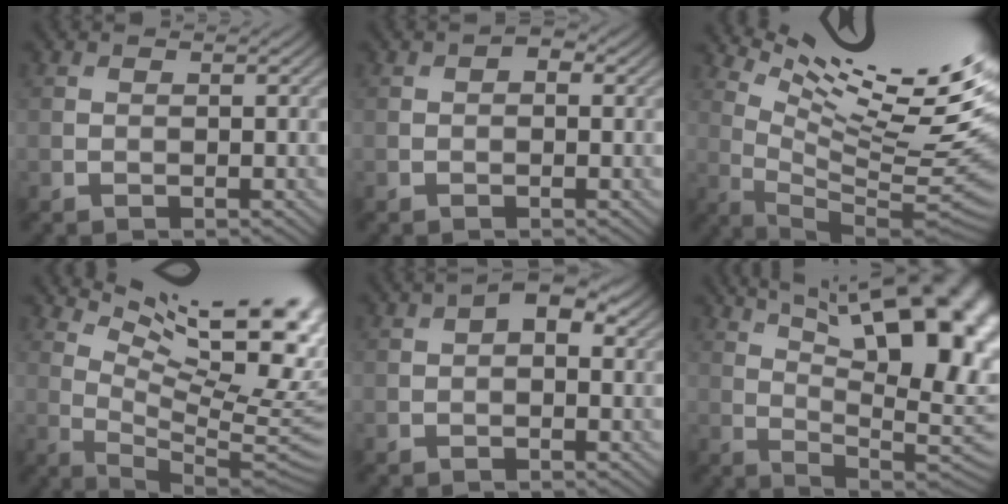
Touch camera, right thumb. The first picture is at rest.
{"total": 1.3, "force": [0.1, 0.8, 1.0], "torque": [-0.007, 0.003, -0.003]}
{"total": 15.9, "force": [8.9, 2.6, 12.9], "torque": [-0.209, -0.015, 0.160]}
{"total": 15.4, "force": [8.0, 4.5, 12.3], "torque": [-0.188, 0.002, 0.128]}
{"total": 4.4, "force": [1.3, 2.4, 3.5], "torque": [-0.044, 0.008, 0.014]}
{"total": 20.1, "force": [8.3, 8.0, 16.5], "torque": [-0.223, 0.048, 0.126]}